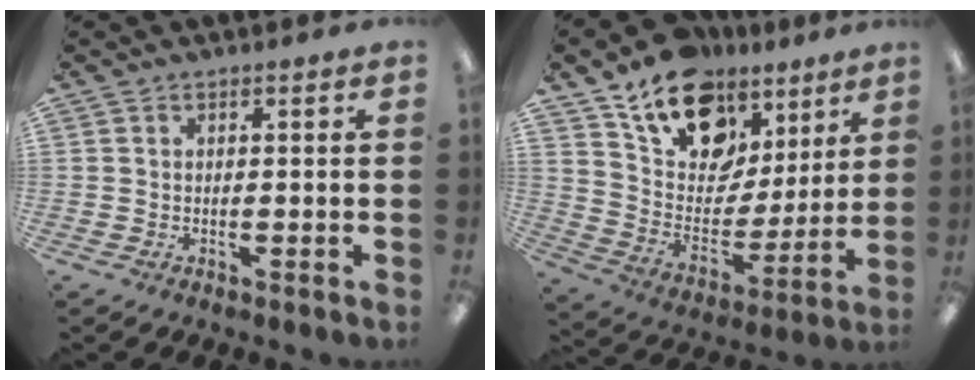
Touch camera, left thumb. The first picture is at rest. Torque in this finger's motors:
{"motor_torque": [2.33, 2.70, 1.43, -1.34, 0.14]}